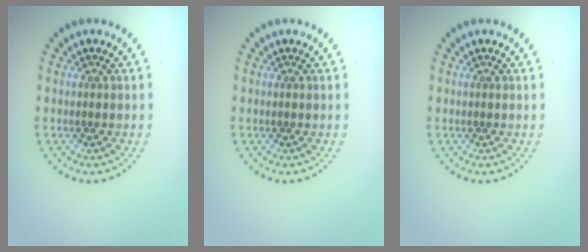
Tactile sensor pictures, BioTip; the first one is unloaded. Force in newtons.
{"total": 0.0}
{"total": 0.0}